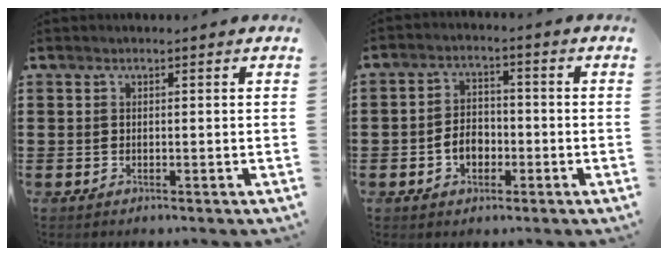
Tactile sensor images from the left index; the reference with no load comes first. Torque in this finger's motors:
{"motor_torque": [0.40, 0.36, 0.20, 0.06]}